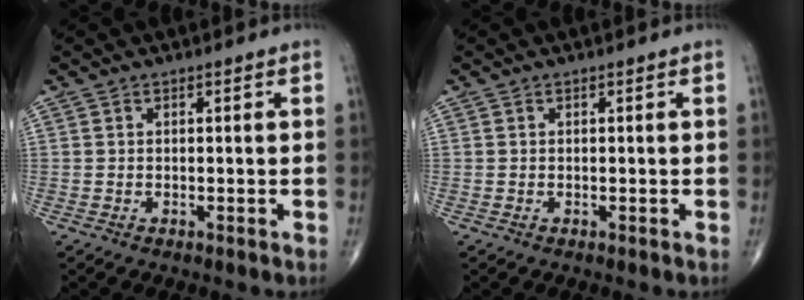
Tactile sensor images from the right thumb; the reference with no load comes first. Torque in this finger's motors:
{"motor_torque": [0.01, 0.01, 0.00, 0.00, 0.01]}